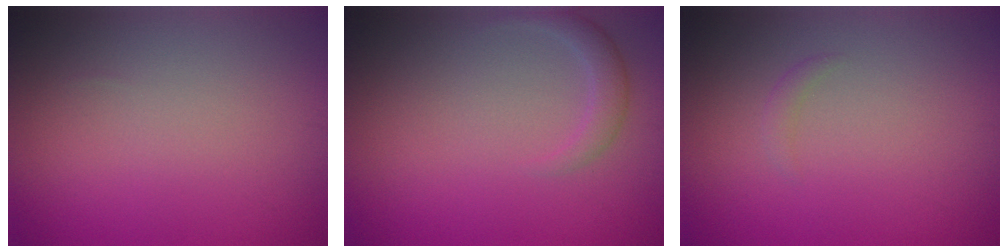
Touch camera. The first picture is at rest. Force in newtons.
{"total": 1.7, "press": 1.7, "slide": 0.1}
{"total": 0.7, "press": 0.7, "slide": 0.0}